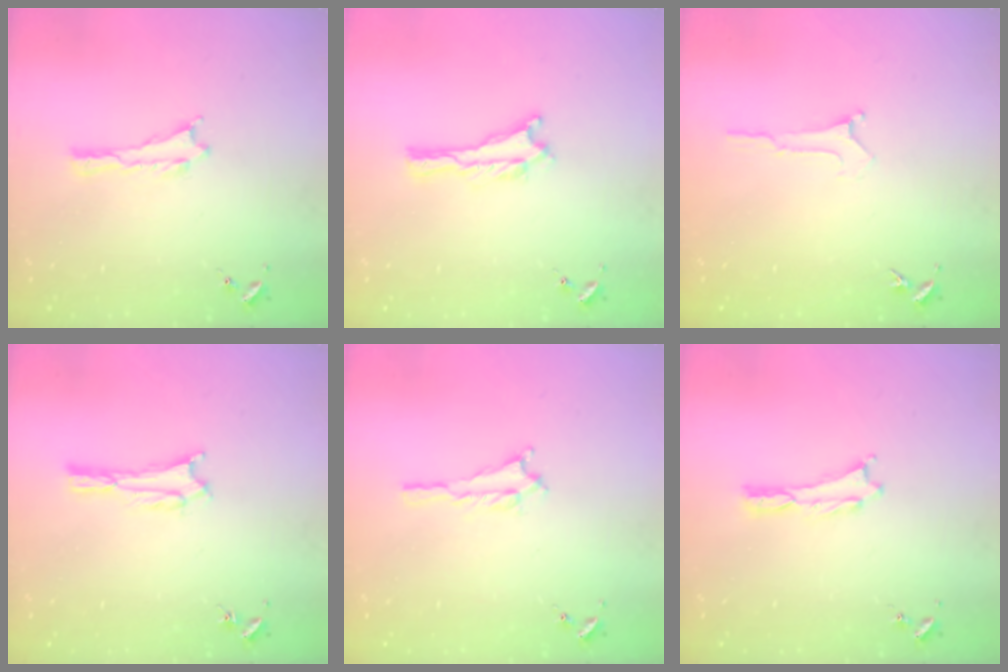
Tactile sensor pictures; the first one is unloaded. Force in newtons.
{"total": 0.0}
{"total": 0.0}
{"total": 1.6, "press": 1.6, "slide": 0.2}
{"total": 1.4, "press": 1.4, "slide": 0.2}
{"total": 0.0}